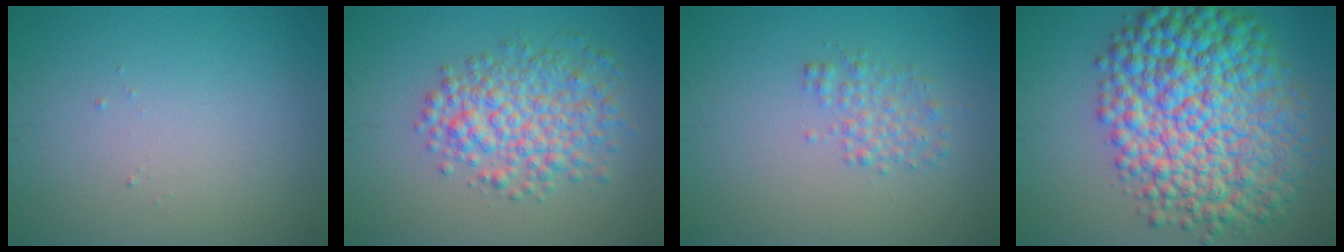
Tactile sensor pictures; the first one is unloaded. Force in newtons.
{"total": 5.6, "press": 5.6, "slide": 0.1}
{"total": 2.0, "press": 2.0, "slide": 0.0}
{"total": 13.9, "press": 13.9, "slide": 0.0}